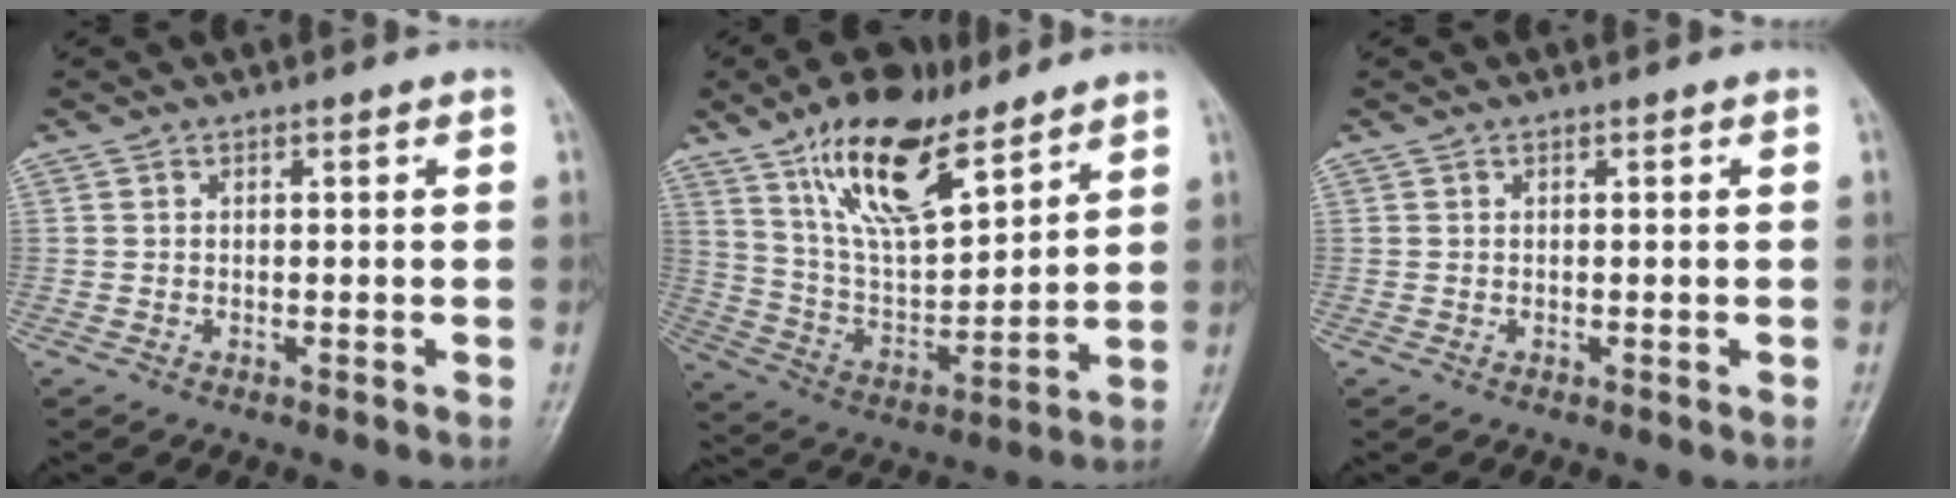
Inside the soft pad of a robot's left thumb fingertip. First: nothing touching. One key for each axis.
{"total": 17.9, "fx": 11.4, "fy": 7.0, "fz": 11.9, "tx": -0.178, "ty": -0.050, "tz": 0.218}
{"total": 0.0}